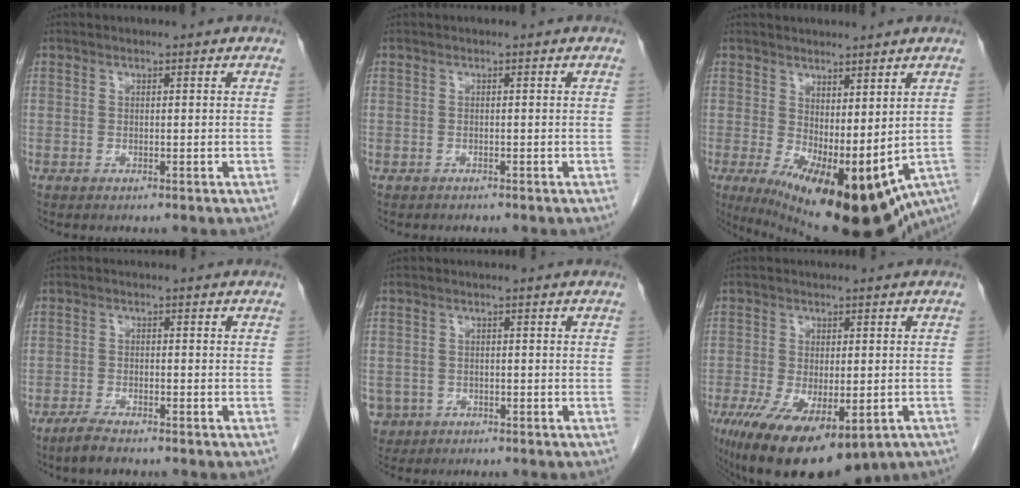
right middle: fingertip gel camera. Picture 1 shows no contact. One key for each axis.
{"total": 0.7, "fx": -0.6, "fy": 0.3, "fz": 0.0, "tx": -0.013, "ty": 0.000, "tz": -0.011}
{"total": 20.6, "fx": -5.9, "fy": 8.5, "fz": 17.9, "tx": -0.270, "ty": -0.033, "tz": -0.059}
{"total": 3.1, "fx": -2.5, "fy": 0.6, "fz": 1.8, "tx": -0.042, "ty": -0.005, "tz": -0.045}
{"total": 4.3, "fx": -2.2, "fy": 3.7, "fz": 0.6, "tx": -0.015, "ty": 0.005, "tz": -0.033}
{"total": 17.1, "fx": -10.0, "fy": 7.2, "fz": 11.8, "tx": -0.203, "ty": -0.033, "tz": -0.139}